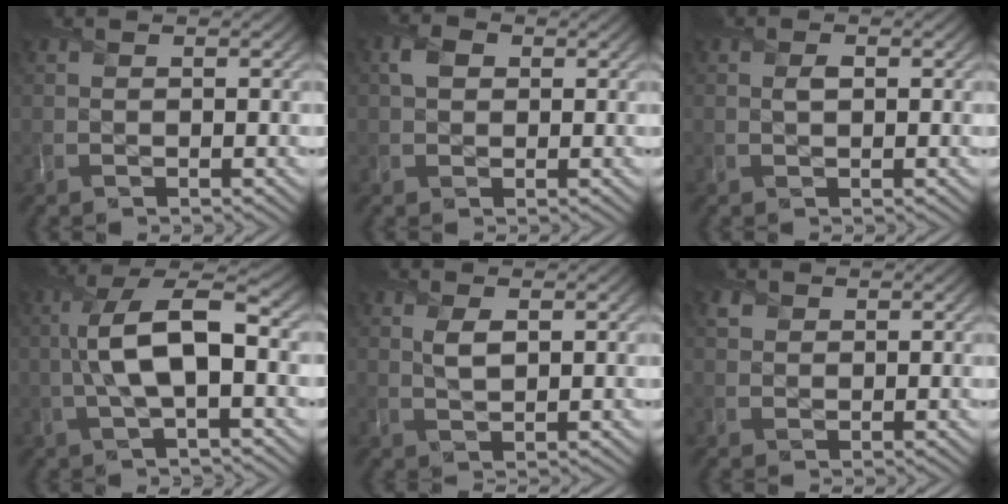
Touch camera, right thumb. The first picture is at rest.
{"total": 2.3, "force": [0.5, 1.9, 1.1], "torque": [-0.029, 0.003, 0.007]}
{"total": 0.7, "force": [0.1, 0.4, 0.5], "torque": [-0.011, 0.000, 0.002]}
{"total": 9.3, "force": [-0.2, 3.2, 8.8], "torque": [-0.179, 0.016, -0.011]}
{"total": 2.3, "force": [0.9, 1.0, 1.8], "torque": [-0.042, -0.002, 0.020]}
{"total": 1.2, "force": [0.9, 0.9, 0.0], "torque": [-0.003, 0.000, 0.019]}